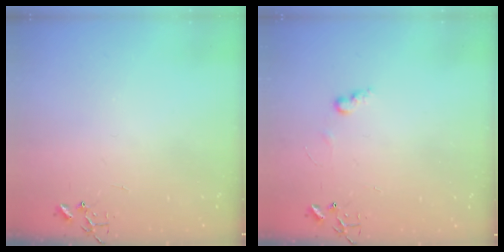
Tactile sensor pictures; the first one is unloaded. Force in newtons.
{"total": 6.0, "press": 5.9, "slide": 0.7}